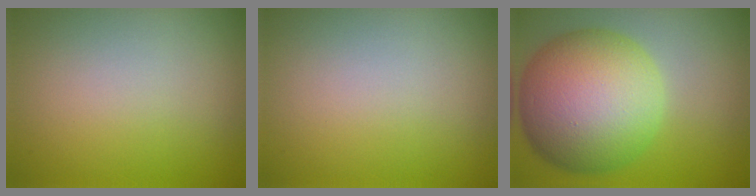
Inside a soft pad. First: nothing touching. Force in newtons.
{"total": 0.0}
{"total": 13.3, "press": 13.3, "slide": 0.3}